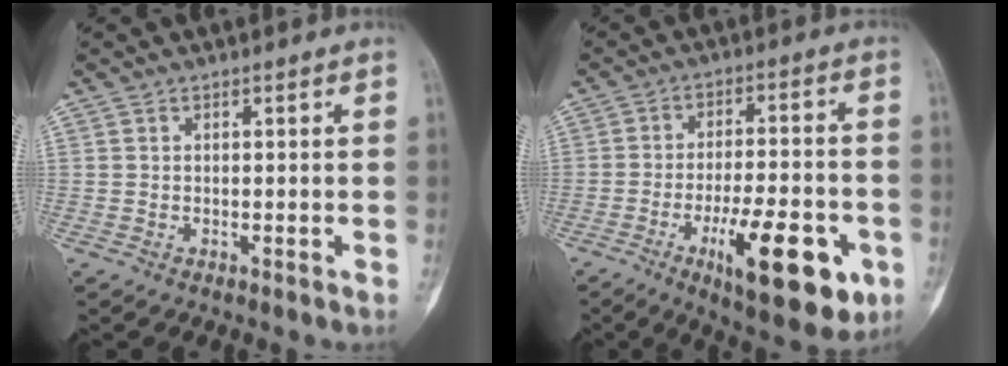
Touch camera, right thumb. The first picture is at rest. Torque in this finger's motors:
{"motor_torque": [0.21, 0.72, 0.41, 0.25, 0.06]}